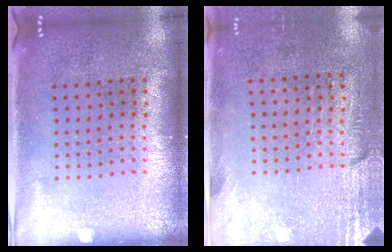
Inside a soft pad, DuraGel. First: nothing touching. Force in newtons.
{"total": 2.8, "press": 2.4, "slide": 1.5}